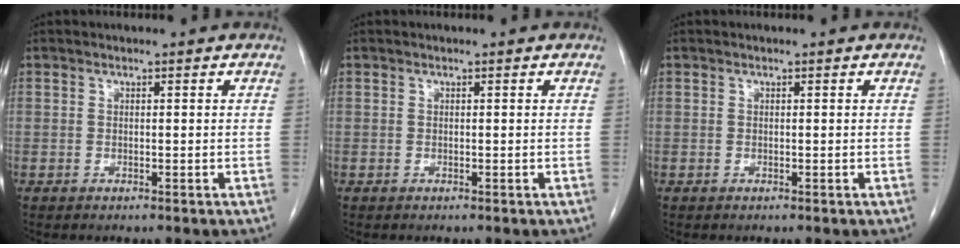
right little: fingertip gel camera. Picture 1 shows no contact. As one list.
[{"total": 0.0}, {"total": 0.0}]